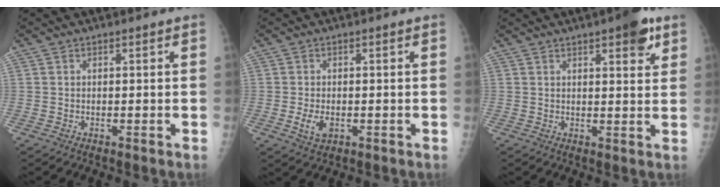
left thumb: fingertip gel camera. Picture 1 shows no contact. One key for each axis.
{"total": 3.5, "fx": -0.8, "fy": 2.1, "fz": 2.7, "tx": -0.054, "ty": -0.005, "tz": -0.010}
{"total": 6.3, "fx": 3.7, "fy": 1.9, "fz": 4.7, "tx": -0.049, "ty": -0.014, "tz": 0.043}